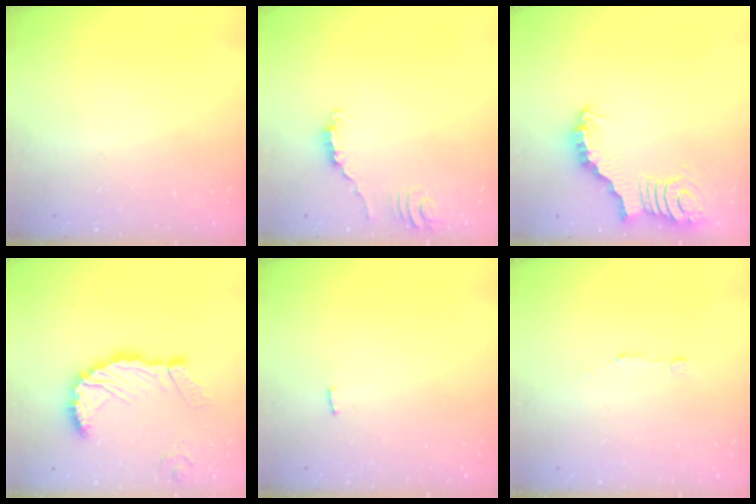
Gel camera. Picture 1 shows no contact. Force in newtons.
{"total": 5.3, "press": 5.3, "slide": 0.3}
{"total": 3.3, "press": 3.3, "slide": 0.1}
{"total": 10.9, "press": 10.8, "slide": 1.5}
{"total": 2.5, "press": 2.5, "slide": 0.1}
{"total": 2.9, "press": 2.8, "slide": 0.7}